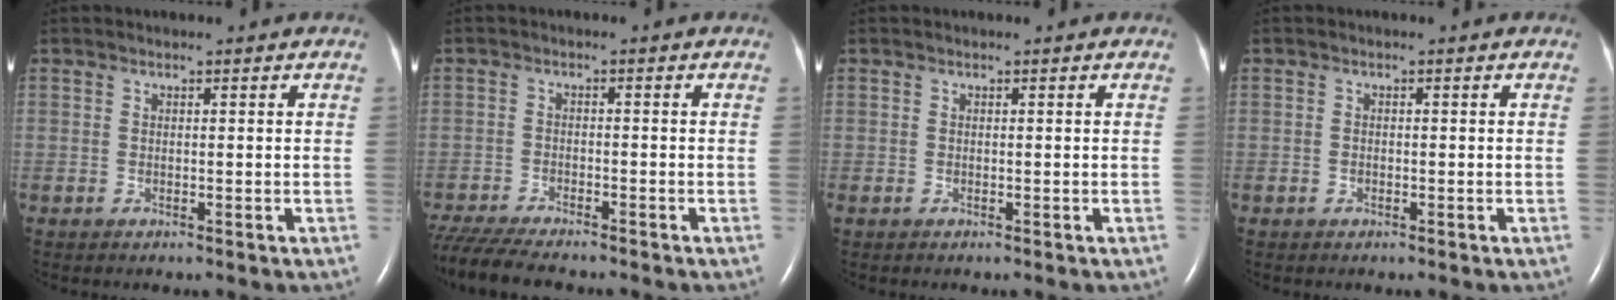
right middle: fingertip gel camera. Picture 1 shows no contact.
{"total": 10.5, "force": [-9.2, 1.4, 4.8], "torque": [-0.086, -0.021, -0.152]}
{"total": 0.0}
{"total": 0.7, "force": [-0.3, 0.5, 0.3], "torque": [-0.006, 0.002, -0.006]}